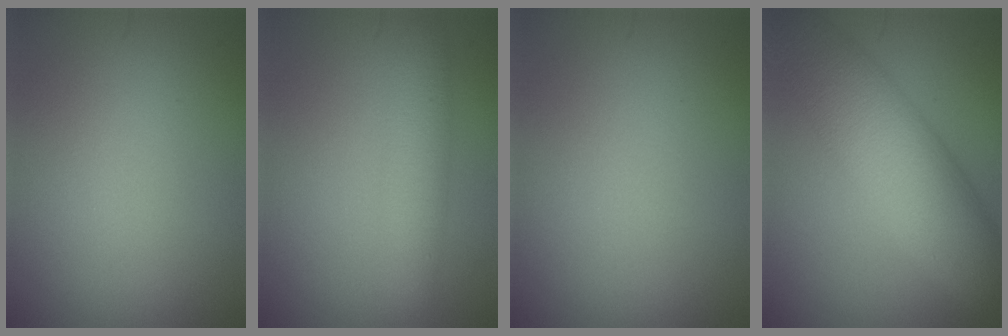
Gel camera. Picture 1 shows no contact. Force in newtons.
{"total": 2.9, "press": 2.9, "slide": 0.1}
{"total": 0.0}
{"total": 8.7, "press": 8.7, "slide": 0.2}